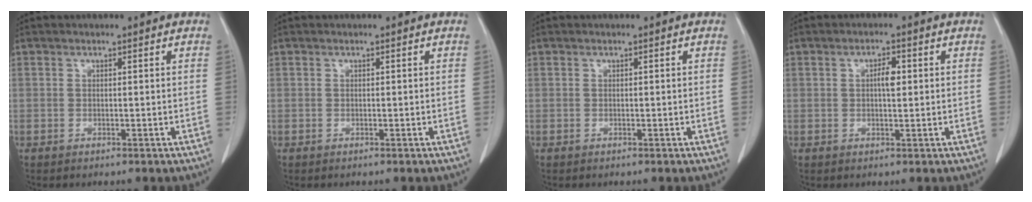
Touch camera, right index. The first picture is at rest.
{"total": 0.0}
{"total": 0.0}
{"total": 2.6, "force": [0.4, 0.8, 2.4], "torque": [-0.043, 0.003, 0.006]}